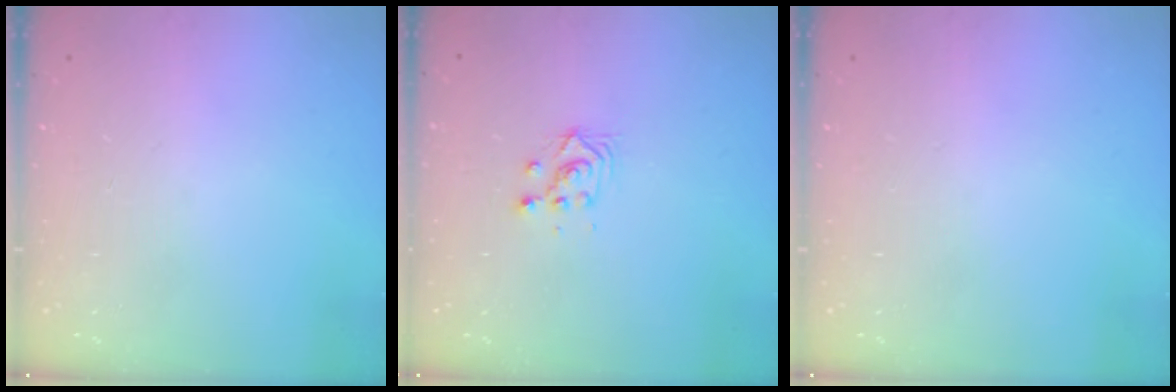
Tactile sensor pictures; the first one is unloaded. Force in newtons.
{"total": 2.8, "press": 2.8, "slide": 0.1}
{"total": 0.0}